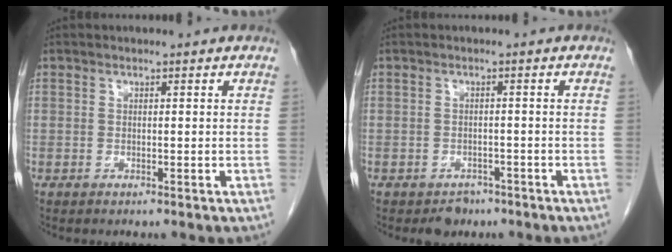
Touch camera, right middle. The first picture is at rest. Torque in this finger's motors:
{"motor_torque": [0.14, -0.38, 0.05, 0.02]}